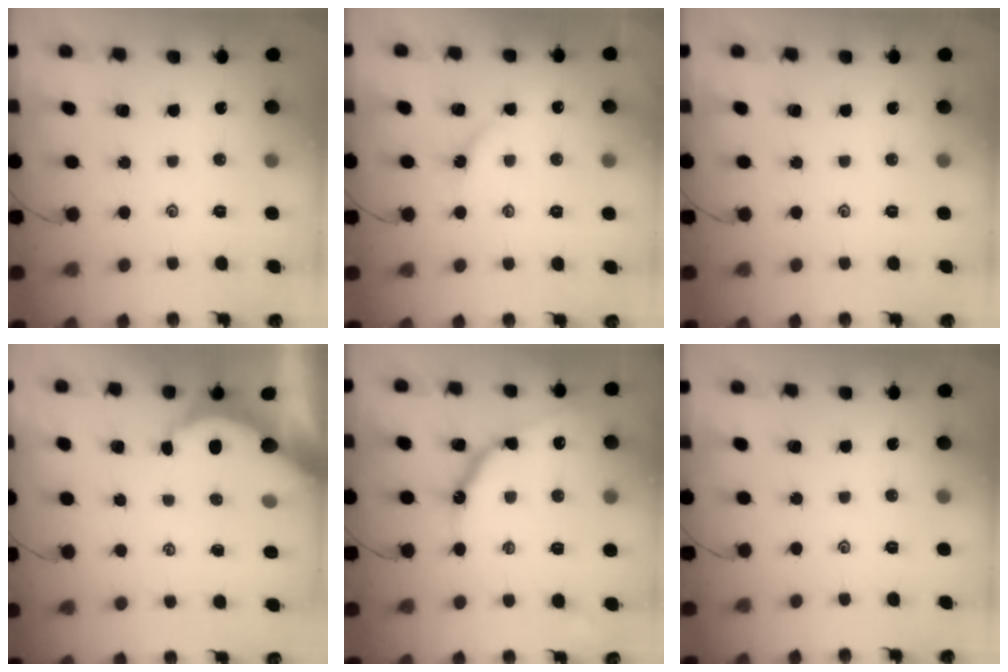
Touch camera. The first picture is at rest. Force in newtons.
{"total": 2.5, "press": 2.4, "slide": 0.6}
{"total": 0.0}
{"total": 3.6, "press": 3.6, "slide": 0.4}
{"total": 11.8, "press": 11.7, "slide": 0.9}
{"total": 0.0}